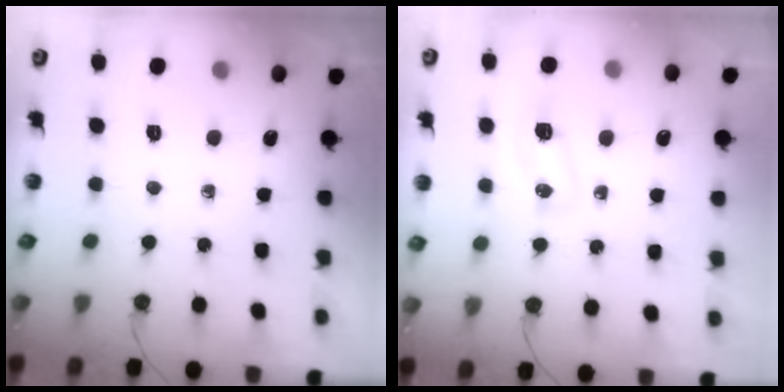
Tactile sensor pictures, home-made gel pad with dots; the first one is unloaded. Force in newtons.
{"total": 5.4, "press": 5.3, "slide": 0.5}